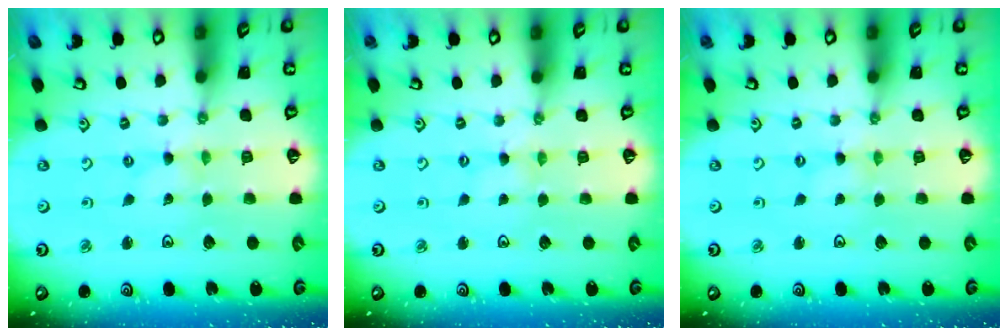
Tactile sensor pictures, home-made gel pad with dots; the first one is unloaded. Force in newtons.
{"total": 1.3, "press": 1.3, "slide": 0.3}
{"total": 0.0}